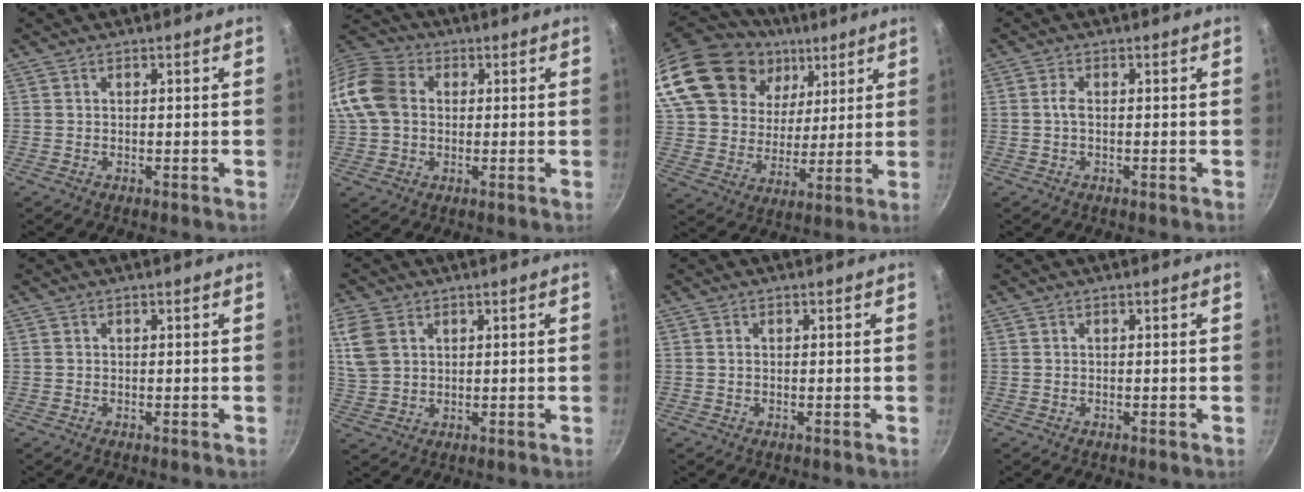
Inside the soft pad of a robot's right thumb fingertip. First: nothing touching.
{"total": 14.3, "force": [1.3, 11.1, 8.8], "torque": [-0.175, 0.025, 0.010]}
{"total": 31.6, "force": [15.6, 21.8, 16.8], "torque": [-0.353, 0.011, 0.293]}
{"total": 1.6, "force": [-0.1, 0.6, 1.5], "torque": [-0.038, 0.005, -0.006]}
{"total": 0.0}
{"total": 7.0, "force": [2.7, 4.9, 4.2], "torque": [-0.079, -0.005, 0.060]}
{"total": 0.5, "force": [0.1, 0.3, 0.4], "torque": [-0.007, 0.001, 0.002]}
{"total": 0.0}